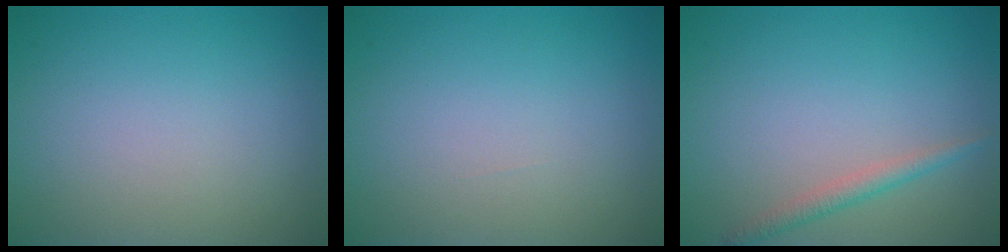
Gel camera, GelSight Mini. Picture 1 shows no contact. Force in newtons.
{"total": 0.0}
{"total": 1.6, "press": 1.6, "slide": 0.1}